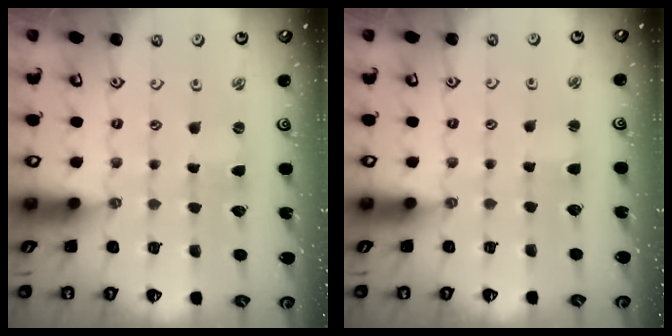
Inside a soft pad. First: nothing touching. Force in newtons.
{"total": 2.4, "press": 2.3, "slide": 0.3}